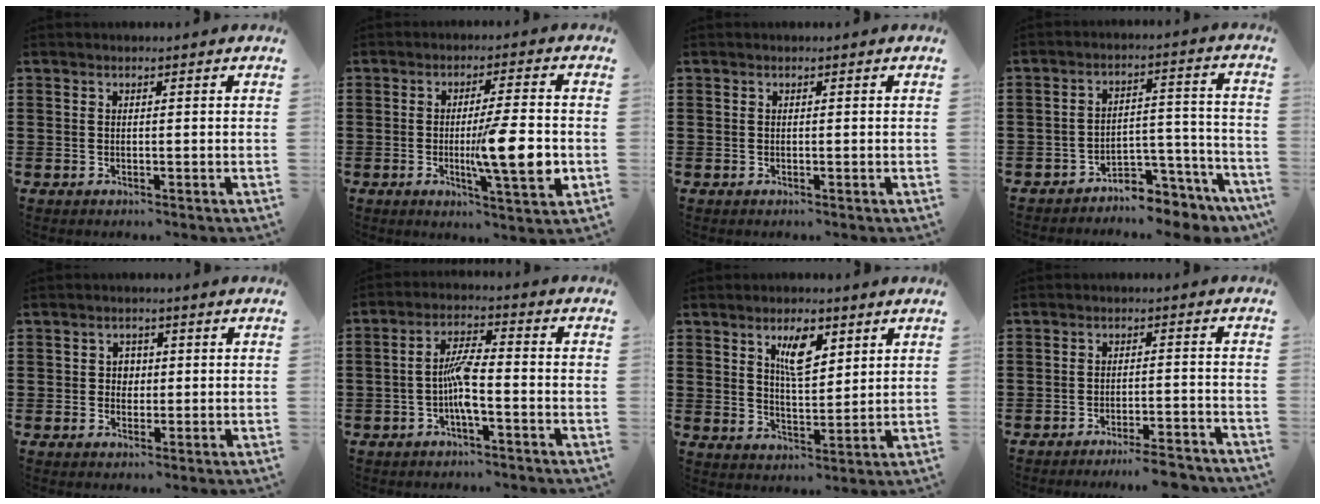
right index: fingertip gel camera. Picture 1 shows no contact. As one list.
[{"total": 11.1, "force": [-1.5, 1.6, 10.9], "torque": [-0.162, -0.019, -0.028]}, {"total": 0.0}, {"total": 5.3, "force": [-4.9, 1.4, 1.4], "torque": [-0.024, 0.012, -0.098]}, {"total": 2.0, "force": [0.1, 1.8, 0.9], "torque": [-0.024, 0.008, -0.001]}, {"total": 5.6, "force": [-1.6, 1.2, 5.2], "torque": [-0.115, -0.002, -0.037]}, {"total": 6.4, "force": [3.2, 2.4, 4.9], "torque": [-0.090, 0.001, 0.053]}, {"total": 4.1, "force": [-3.8, -0.1, 1.5], "torque": [-0.026, -0.005, -0.074]}]